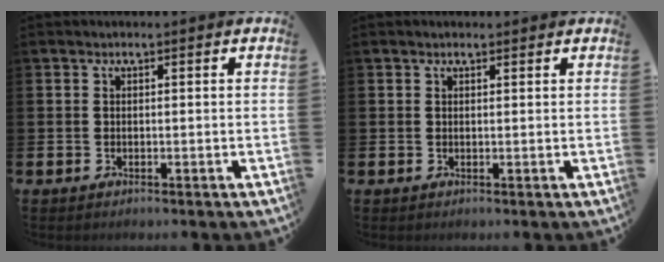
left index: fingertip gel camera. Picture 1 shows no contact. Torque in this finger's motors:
{"motor_torque": [0.77, -1.37, 0.11, 0.04]}